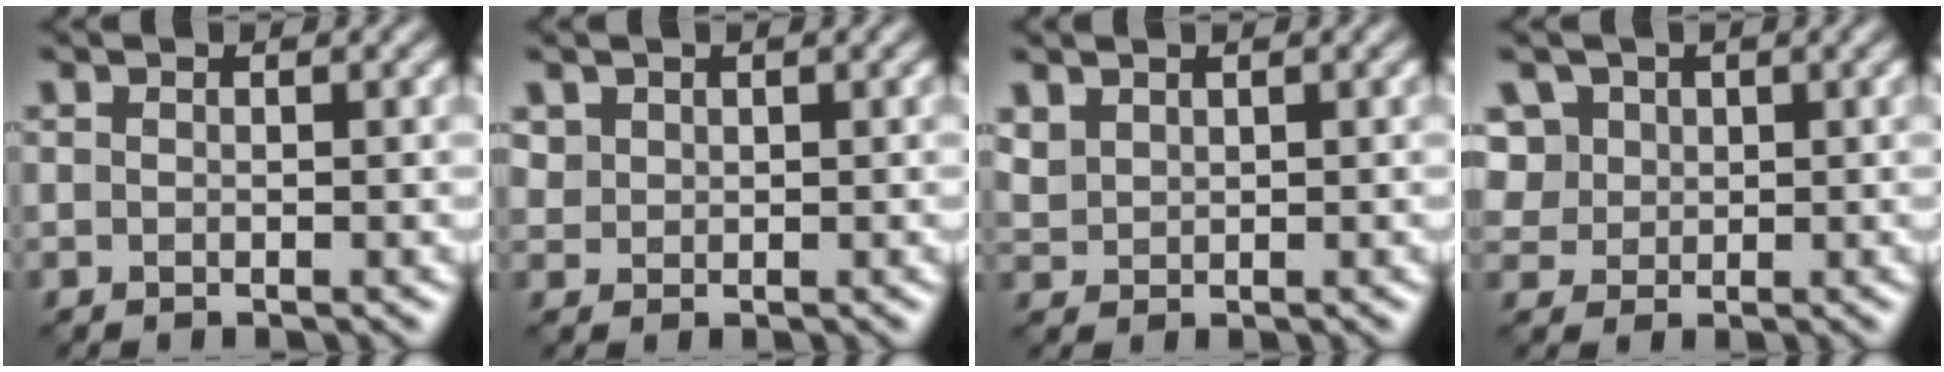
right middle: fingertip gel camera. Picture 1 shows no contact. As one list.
[{"total": 0.9, "force": [0.6, 0.7, -0.2], "torque": [0.004, -0.004, 0.016]}, {"total": 1.2, "force": [0.9, 0.8, 0.0], "torque": [-0.006, 0.001, 0.022]}, {"total": 5.0, "force": [2.5, 4.0, 1.8], "torque": [-0.048, 0.017, 0.037]}]